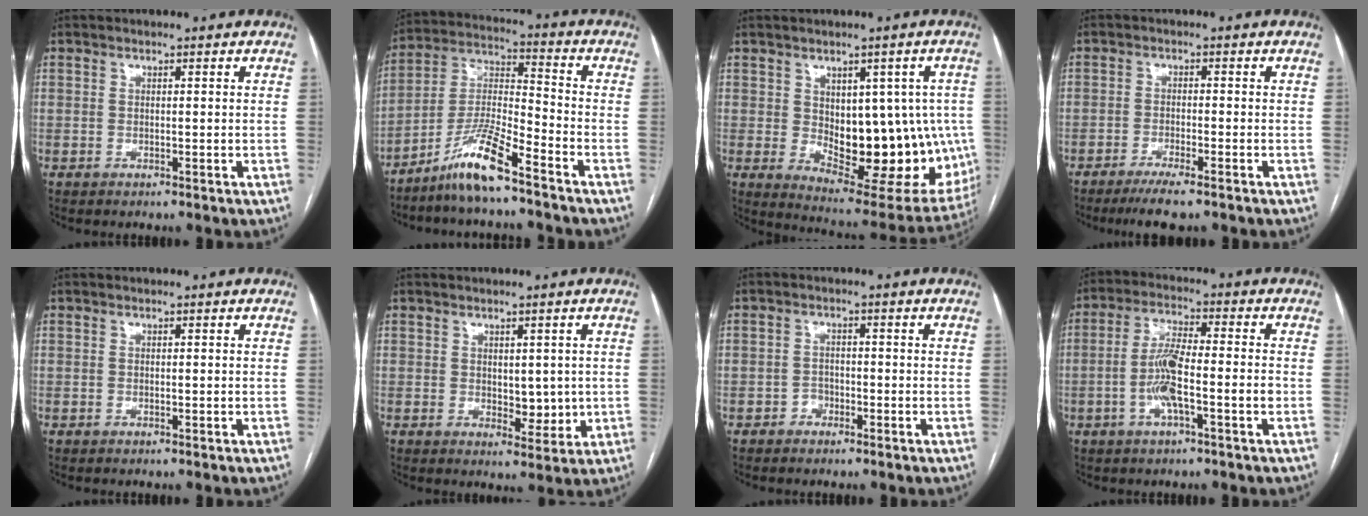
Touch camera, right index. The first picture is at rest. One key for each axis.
{"total": 10.1, "fx": -7.4, "fy": 0.3, "fz": 6.8, "tx": -0.141, "ty": -0.009, "tz": -0.146}
{"total": 18.6, "fx": -1.0, "fy": 8.9, "fz": 16.3, "tx": -0.177, "ty": 0.007, "tz": 0.018}
{"total": 5.0, "fx": -3.8, "fy": 0.2, "fz": 3.3, "tx": -0.057, "ty": -0.011, "tz": -0.065}
{"total": 0.0}
{"total": 4.5, "fx": 0.2, "fy": 2.5, "fz": 3.7, "tx": -0.045, "ty": -0.007, "tz": 0.012}
{"total": 1.9, "fx": -1.2, "fy": 1.5, "fz": 0.3, "tx": -0.001, "ty": 0.009, "tz": -0.024}
{"total": 7.9, "fx": -2.2, "fy": 1.2, "fz": 7.5, "tx": -0.149, "ty": 0.012, "tz": -0.045}